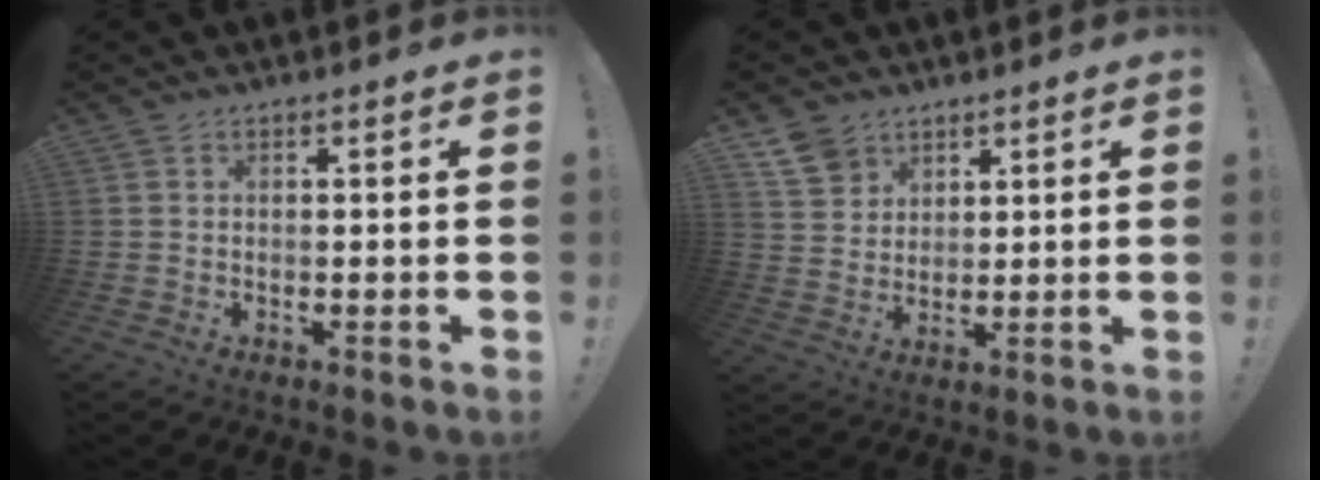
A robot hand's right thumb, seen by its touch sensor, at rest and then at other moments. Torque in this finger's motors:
{"motor_torque": [-0.23, 0.19, -0.32, 0.40, -0.09]}